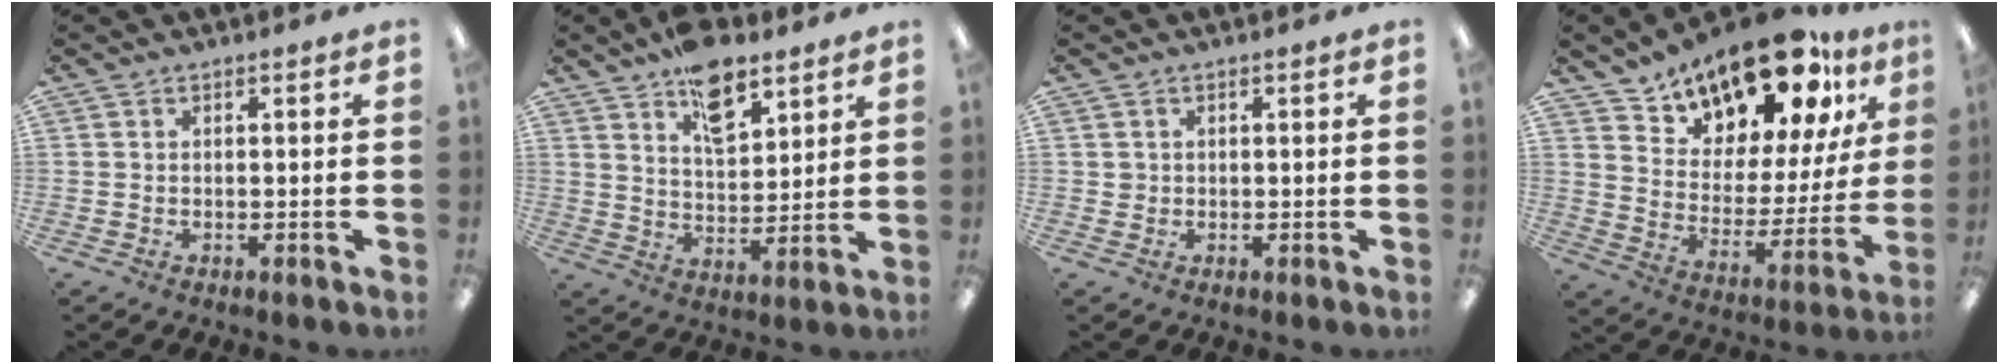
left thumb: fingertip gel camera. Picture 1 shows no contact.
{"total": 10.5, "force": [7.4, 5.1, 5.5], "torque": [-0.081, -0.034, 0.130]}
{"total": 1.2, "force": [0.4, 1.1, 0.1], "torque": [-0.003, 0.004, 0.006]}
{"total": 17.2, "force": [15.5, 5.1, 5.5], "torque": [-0.106, -0.133, 0.270]}